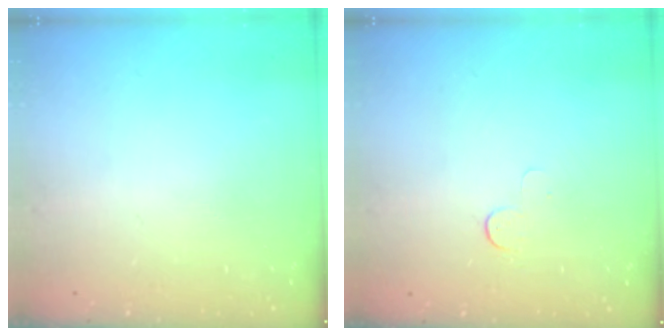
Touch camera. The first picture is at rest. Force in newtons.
{"total": 3.9, "press": 3.8, "slide": 0.4}